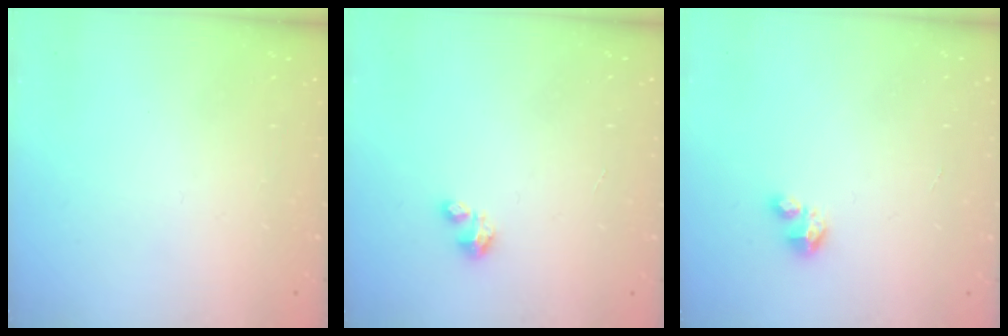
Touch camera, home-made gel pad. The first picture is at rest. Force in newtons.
{"total": 0.9, "press": 0.9, "slide": 0.2}
{"total": 1.9, "press": 1.9, "slide": 0.1}